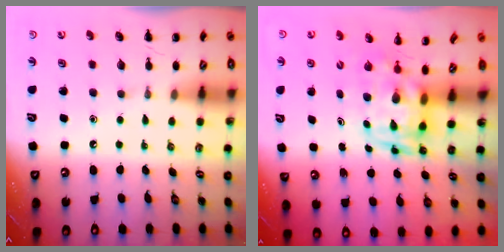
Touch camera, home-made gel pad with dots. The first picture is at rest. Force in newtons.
{"total": 3.1, "press": 3.1, "slide": 0.6}